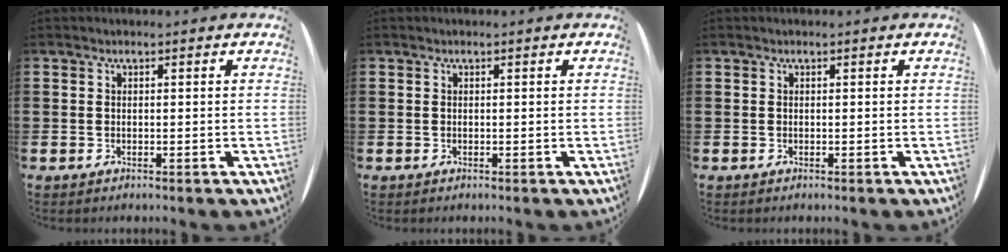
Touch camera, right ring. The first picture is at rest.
{"total": 0.0}
{"total": 0.0}